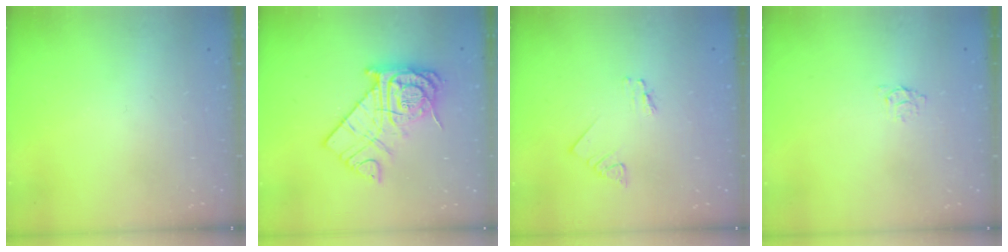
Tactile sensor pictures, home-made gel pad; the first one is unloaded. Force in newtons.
{"total": 16.8, "press": 16.7, "slide": 1.7}
{"total": 1.2, "press": 1.2, "slide": 0.1}
{"total": 3.6, "press": 3.5, "slide": 0.4}